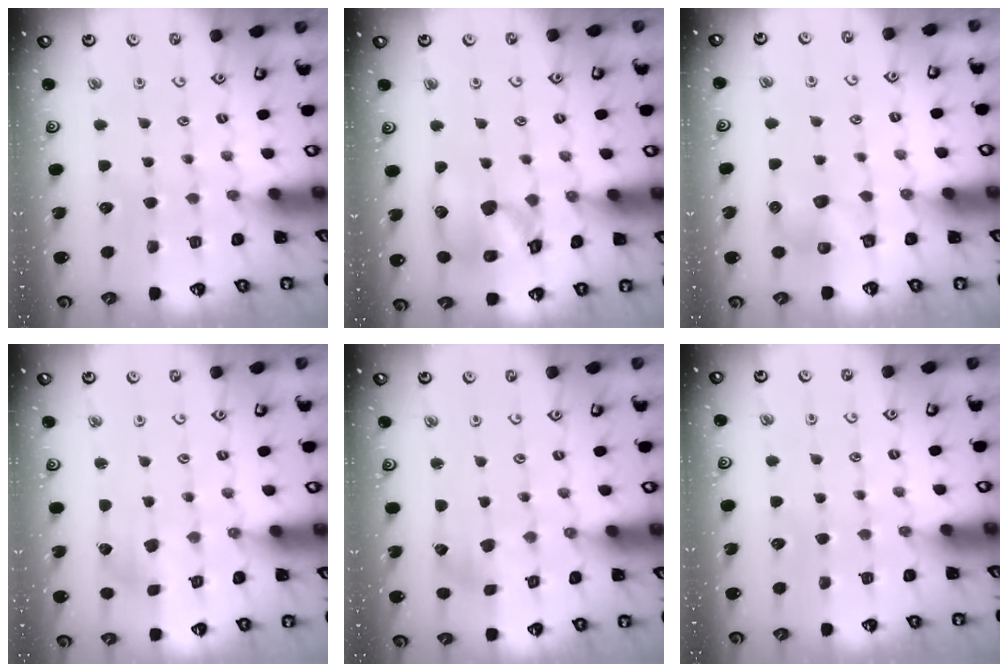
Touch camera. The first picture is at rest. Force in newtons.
{"total": 14.4, "press": 14.3, "slide": 2.1}
{"total": 6.7, "press": 6.7, "slide": 0.4}
{"total": 2.6, "press": 2.6, "slide": 0.5}
{"total": 1.4, "press": 1.4, "slide": 0.1}
{"total": 0.0}